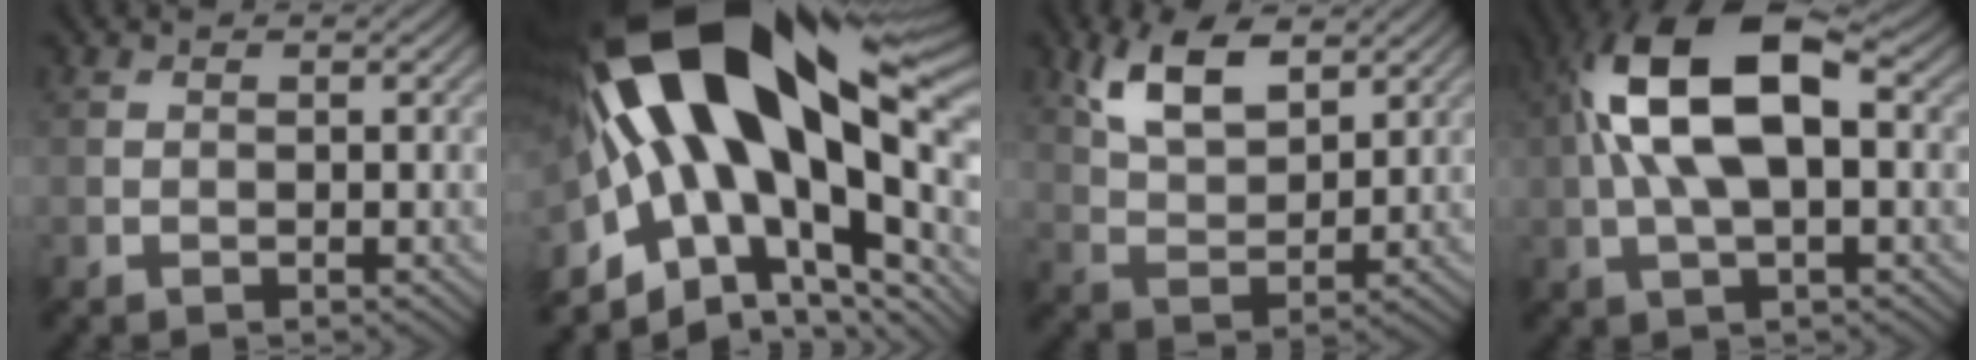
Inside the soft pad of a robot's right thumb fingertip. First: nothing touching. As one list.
[{"total": 21.7, "force": [2.2, 11.3, 18.4], "torque": [-0.364, -0.013, 0.050]}, {"total": 8.4, "force": [4.4, 4.0, 5.9], "torque": [-0.130, 0.001, 0.088]}, {"total": 13.3, "force": [1.6, 6.0, 11.7], "torque": [-0.233, 0.022, 0.024]}]